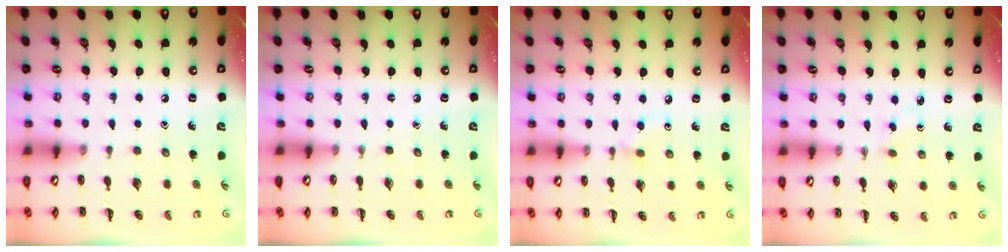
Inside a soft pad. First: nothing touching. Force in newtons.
{"total": 0.0}
{"total": 2.6, "press": 2.4, "slide": 1.0}
{"total": 1.3, "press": 1.1, "slide": 0.7}